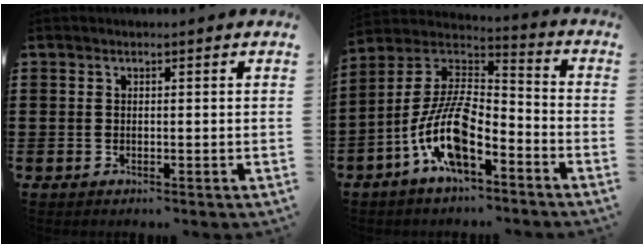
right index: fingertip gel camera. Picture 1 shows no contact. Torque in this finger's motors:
{"motor_torque": [2.14, 0.00, 1.05, 0.21]}